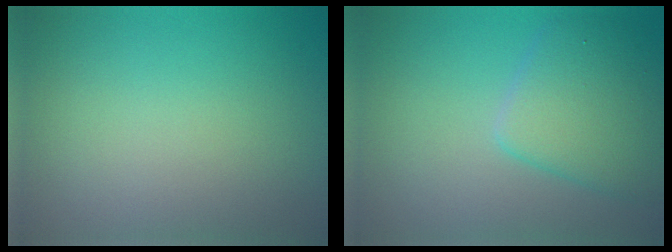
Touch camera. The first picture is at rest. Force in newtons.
{"total": 4.8, "press": 4.8, "slide": 0.1}